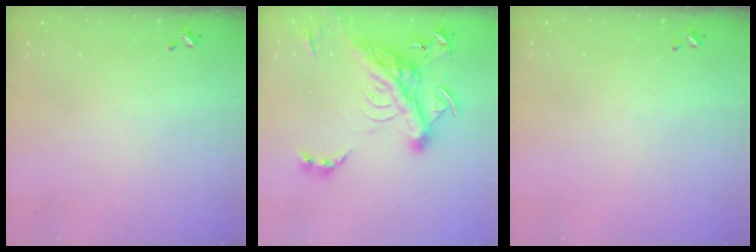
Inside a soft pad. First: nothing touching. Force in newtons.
{"total": 14.9, "press": 14.6, "slide": 2.7}
{"total": 0.0}